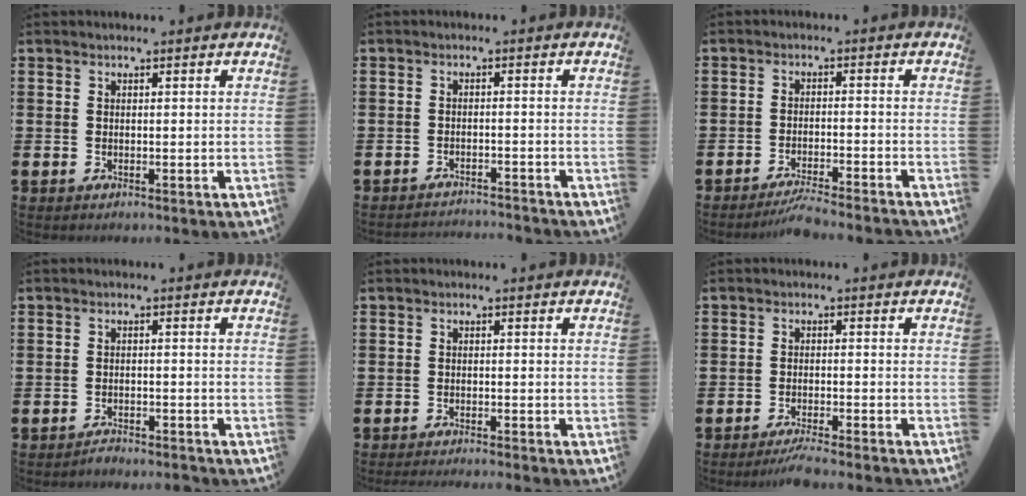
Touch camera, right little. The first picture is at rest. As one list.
[{"total": 1.8, "force": [-1.8, -0.2, -0.2], "torque": [-0.001, 0.004, -0.040]}, {"total": 3.3, "force": [-3.0, -0.2, 1.4], "torque": [-0.024, -0.001, -0.058]}, {"total": 1.6, "force": [-1.6, 0.0, 0.0], "torque": [-0.005, 0.004, -0.033]}, {"total": 1.1, "force": [-1.1, -0.2, 0.1], "torque": [-0.002, -0.001, -0.022]}, {"total": 2.6, "force": [-2.2, -0.2, 1.4], "torque": [-0.021, 0.001, -0.040]}]